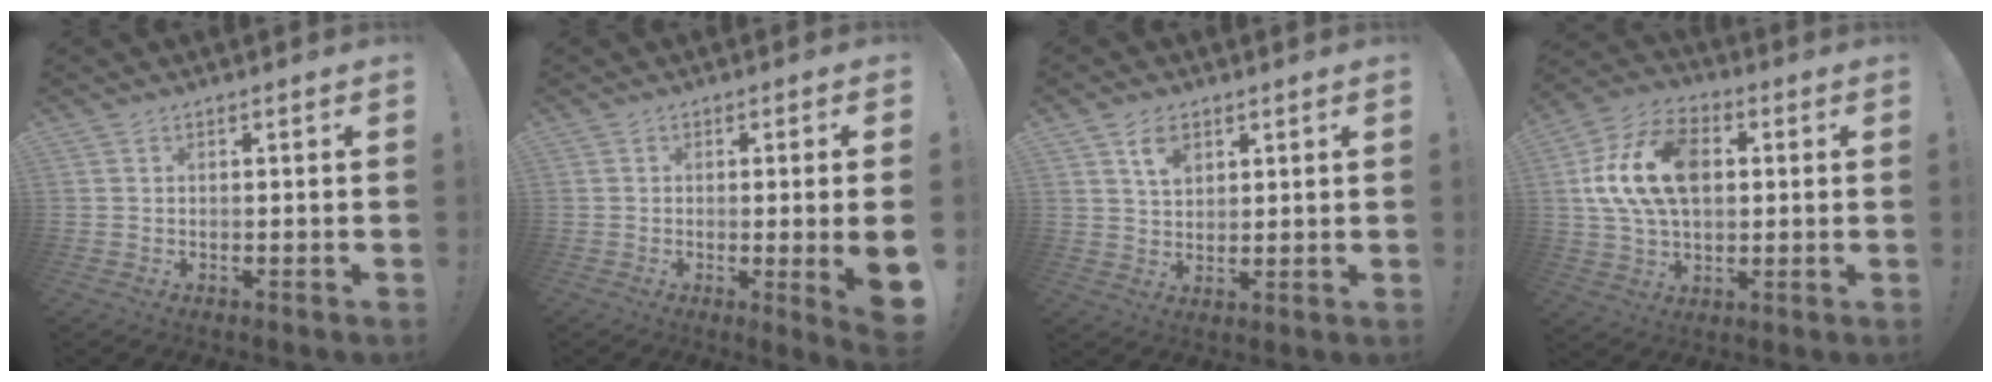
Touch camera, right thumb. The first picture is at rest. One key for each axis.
{"total": 7.0, "fx": -0.8, "fy": -0.2, "fz": 6.9, "tx": -0.092, "ty": -0.010, "tz": -0.011}
{"total": 6.3, "fx": 3.5, "fy": 4.2, "fz": 3.1, "tx": -0.043, "ty": -0.008, "tz": 0.063}
{"total": 18.2, "fx": 2.9, "fy": 12.2, "fz": 13.2, "tx": -0.231, "ty": 0.004, "tz": 0.055}